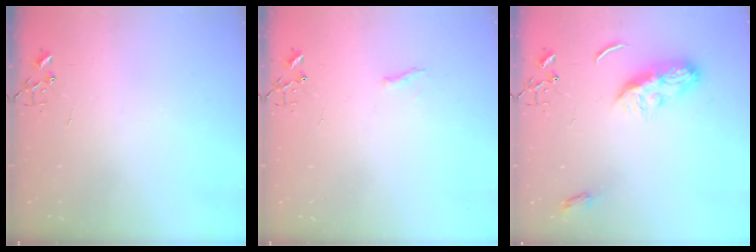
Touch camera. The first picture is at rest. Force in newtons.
{"total": 4.7, "press": 4.6, "slide": 0.6}
{"total": 9.5, "press": 9.5, "slide": 0.2}